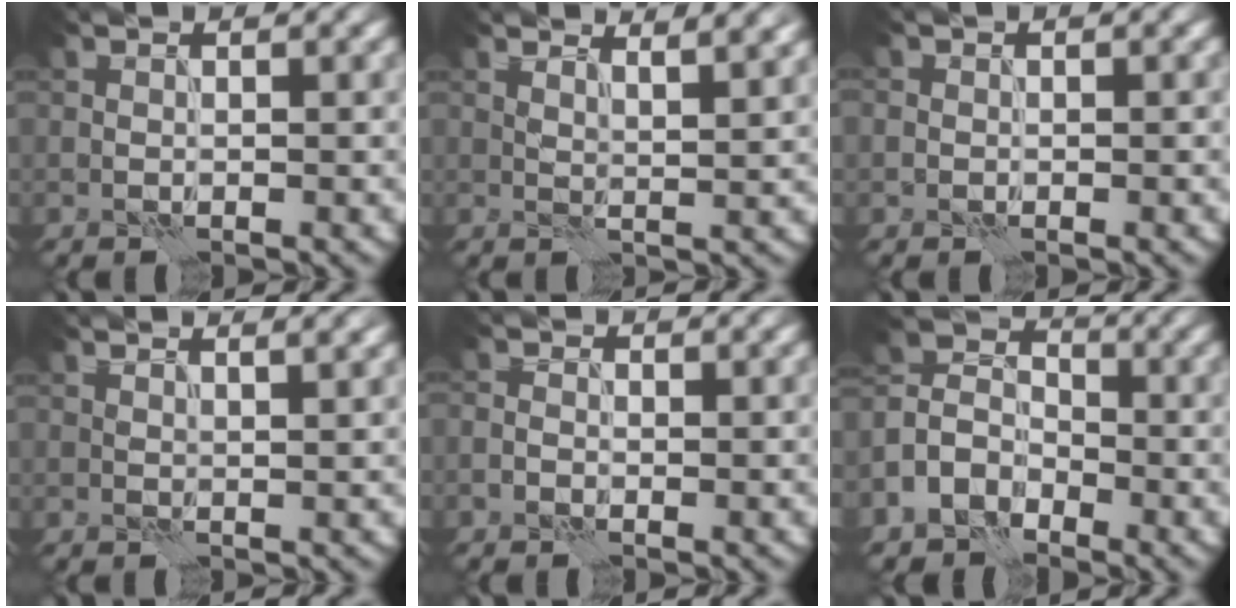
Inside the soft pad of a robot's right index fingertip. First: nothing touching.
{"total": 4.6, "force": [3.4, 1.4, 2.7], "torque": [-0.022, 0.015, 0.036]}
{"total": 0.6, "force": [-0.2, 0.6, 0.1], "torque": [0.003, 0.000, -0.001]}
{"total": 3.5, "force": [2.3, 1.3, 2.3], "torque": [-0.012, 0.016, 0.012]}
{"total": 1.2, "force": [-0.6, 1.0, 0.3], "torque": [-0.001, -0.002, -0.010]}
{"total": 4.9, "force": [-3.2, 3.4, 1.2], "torque": [-0.029, 0.005, -0.068]}